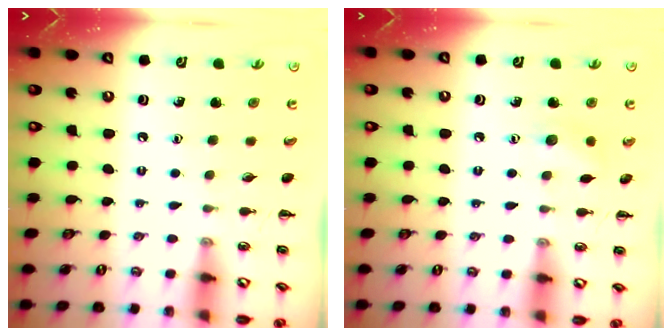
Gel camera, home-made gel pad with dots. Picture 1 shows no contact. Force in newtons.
{"total": 5.8, "press": 5.6, "slide": 1.5}